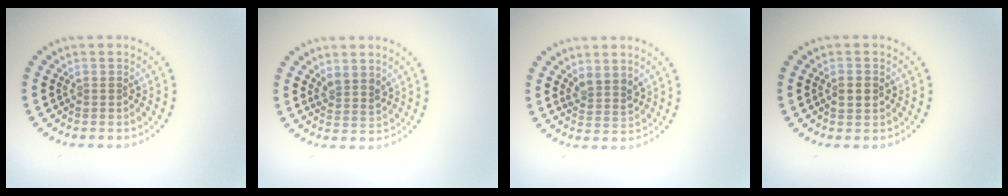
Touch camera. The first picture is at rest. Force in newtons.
{"total": 1.8, "press": 1.5, "slide": 1.1}
{"total": 2.1, "press": 1.7, "slide": 1.3}
{"total": 1.4, "press": 1.4, "slide": 0.2}